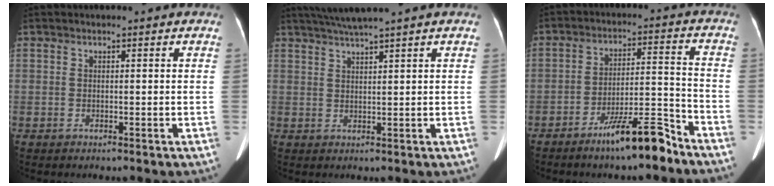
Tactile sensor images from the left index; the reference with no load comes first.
{"total": 4.6, "force": [3.8, -1.3, 2.2], "torque": [-0.042, 0.012, 0.075]}
{"total": 9.7, "force": [-7.5, 0.9, 6.1], "torque": [-0.101, 0.004, -0.128]}